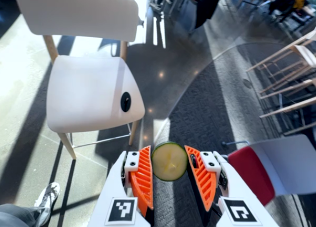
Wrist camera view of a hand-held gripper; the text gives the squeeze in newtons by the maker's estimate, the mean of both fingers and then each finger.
{"total": 9.7, "left": 9.8, "right": 9.6}